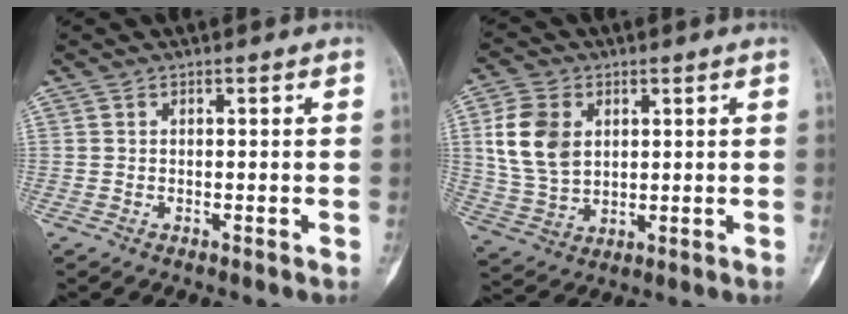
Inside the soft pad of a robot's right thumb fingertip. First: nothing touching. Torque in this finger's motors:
{"motor_torque": [0.06, 2.05, 0.94, 0.23, 0.10]}